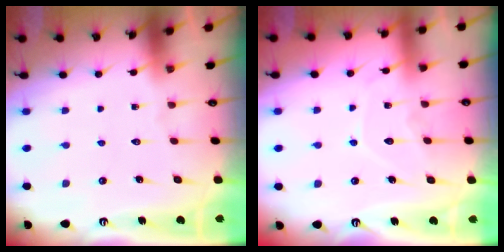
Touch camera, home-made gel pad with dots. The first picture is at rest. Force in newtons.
{"total": 7.5, "press": 7.4, "slide": 0.7}